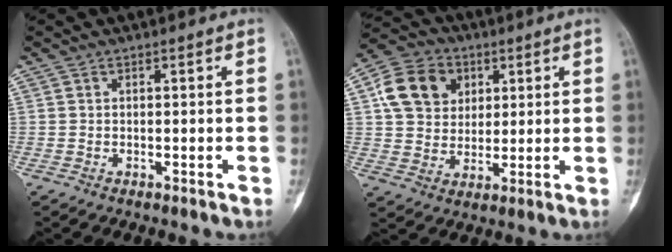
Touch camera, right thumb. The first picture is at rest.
{"total": 12.5, "force": [3.8, 10.3, 6.0], "torque": [-0.087, -0.001, 0.064]}